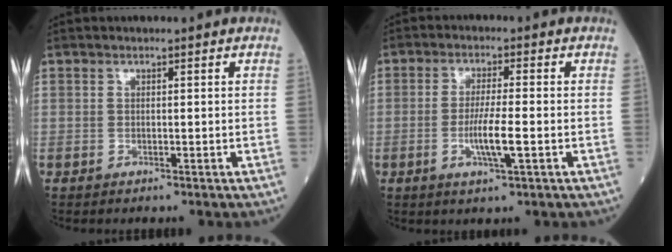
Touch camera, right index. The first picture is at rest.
{"total": 5.5, "force": [-1.4, -0.1, 5.3], "torque": [-0.102, -0.010, -0.027]}